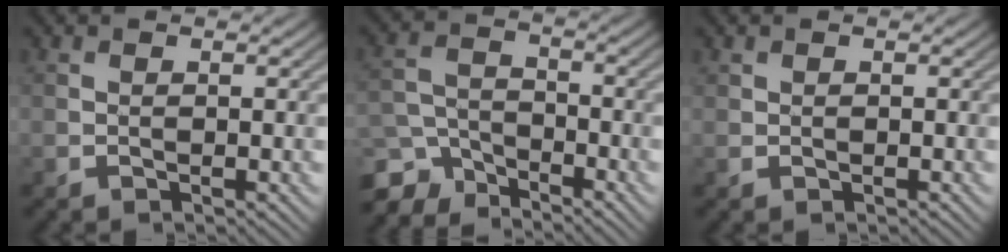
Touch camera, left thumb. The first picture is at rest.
{"total": 6.4, "force": [-5.3, 2.8, 2.1], "torque": [-0.045, -0.004, -0.115]}
{"total": 0.6, "force": [0.3, 0.5, 0.1], "torque": [0.000, -0.003, 0.007]}